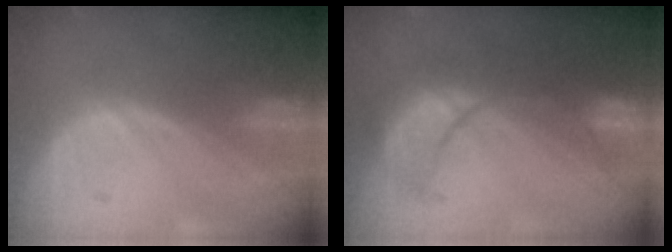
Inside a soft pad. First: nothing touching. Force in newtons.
{"total": 8.3, "press": 8.2, "slide": 1.1}